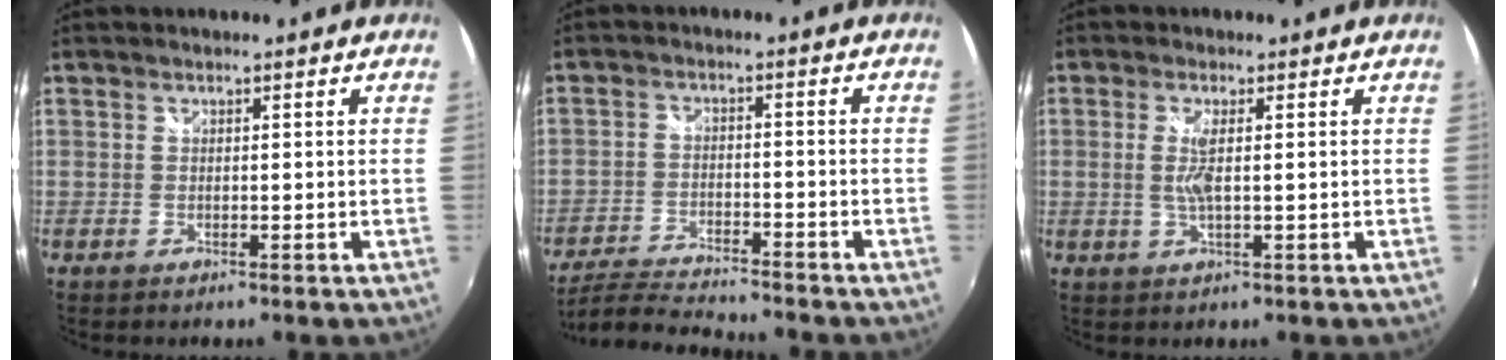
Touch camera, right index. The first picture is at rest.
{"total": 10.8, "force": [-10.1, 0.7, 3.9], "torque": [-0.102, -0.013, -0.179]}
{"total": 3.3, "force": [0.4, 0.1, 3.3], "torque": [-0.068, -0.001, 0.010]}